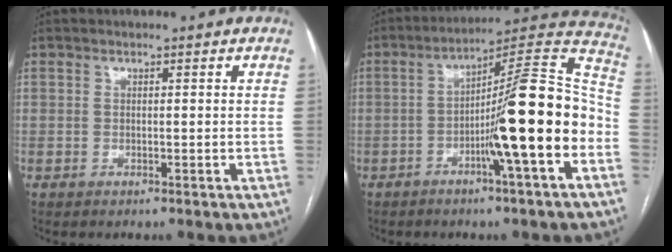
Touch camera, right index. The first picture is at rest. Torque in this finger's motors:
{"motor_torque": [2.14, 0.00, 1.05, 0.21]}